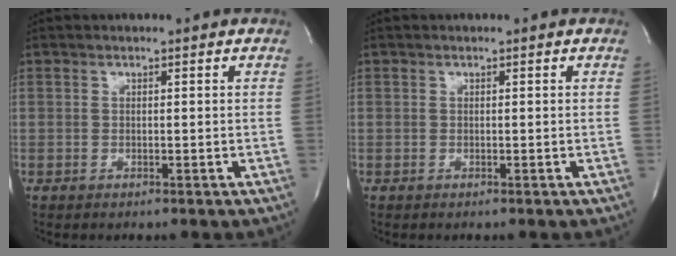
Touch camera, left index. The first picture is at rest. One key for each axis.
{"total": 0.0}